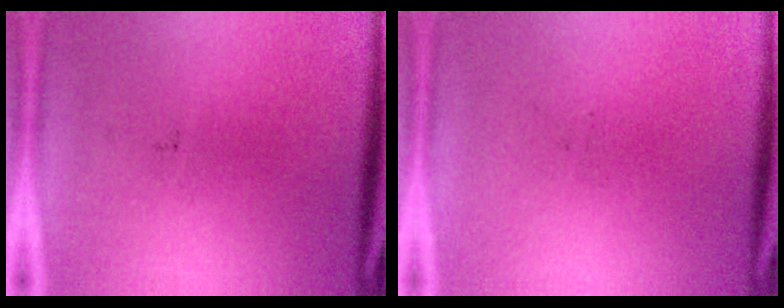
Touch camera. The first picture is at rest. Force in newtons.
{"total": 0.0}